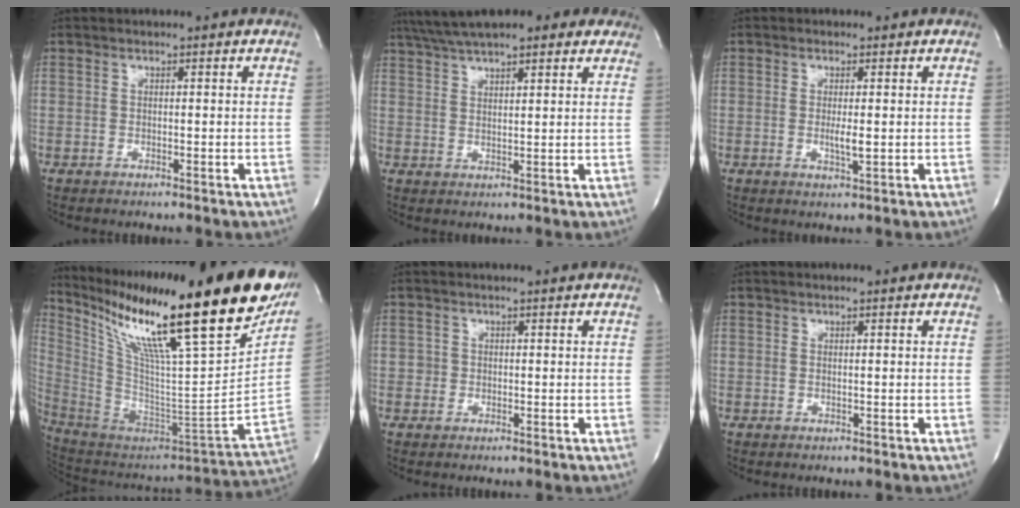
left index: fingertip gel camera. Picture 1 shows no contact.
{"total": 15.3, "force": [12.2, 3.7, 8.4], "torque": [-0.147, 0.051, 0.174]}
{"total": 2.4, "force": [-0.1, 0.4, 2.4], "torque": [-0.048, -0.005, -0.001]}
{"total": 35.8, "force": [23.6, 2.8, 26.8], "torque": [-0.442, -0.057, 0.368]}
{"total": 0.7, "force": [0.1, 0.7, 0.0], "torque": [0.009, 0.005, 0.000]}
{"total": 0.0}